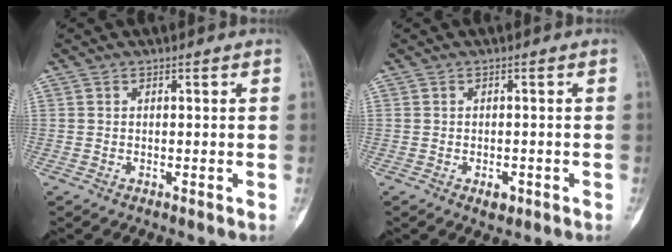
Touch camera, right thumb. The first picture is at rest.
{"total": 2.0, "force": [-1.0, 1.2, 1.3], "torque": [-0.011, 0.003, -0.011]}